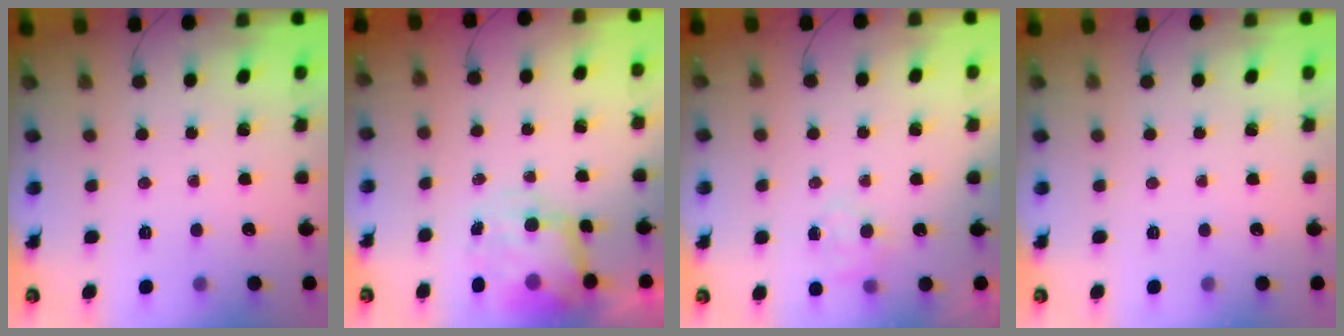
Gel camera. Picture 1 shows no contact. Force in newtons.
{"total": 7.4, "press": 7.3, "slide": 0.9}
{"total": 5.2, "press": 5.1, "slide": 1.2}
{"total": 0.0}